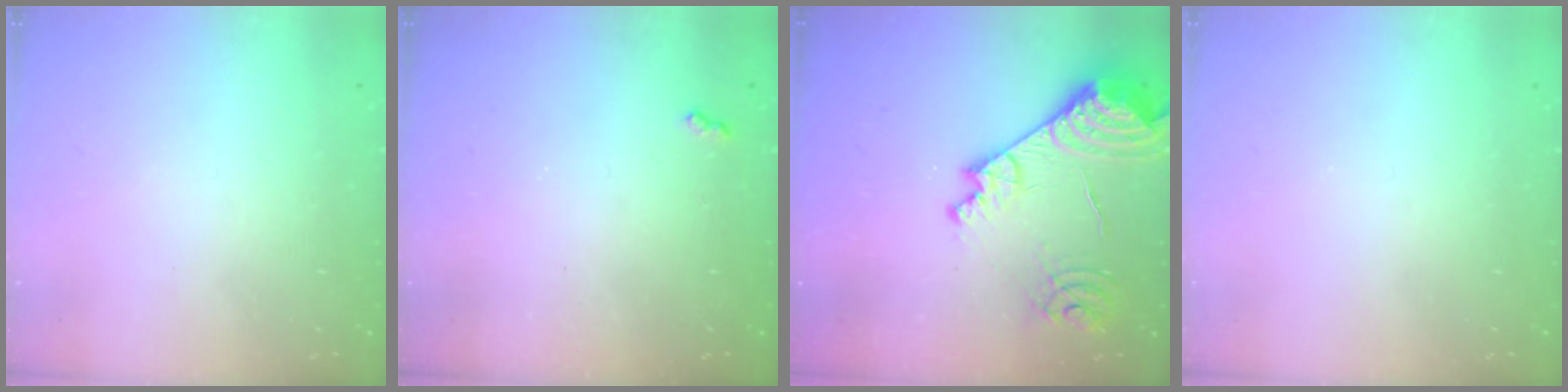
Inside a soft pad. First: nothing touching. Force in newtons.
{"total": 4.1, "press": 4.0, "slide": 0.6}
{"total": 19.2, "press": 19.1, "slide": 2.0}
{"total": 0.0}